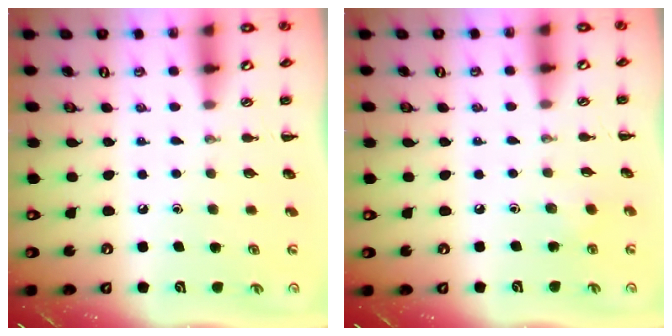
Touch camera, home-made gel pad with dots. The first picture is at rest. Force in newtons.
{"total": 1.8, "press": 1.7, "slide": 0.6}